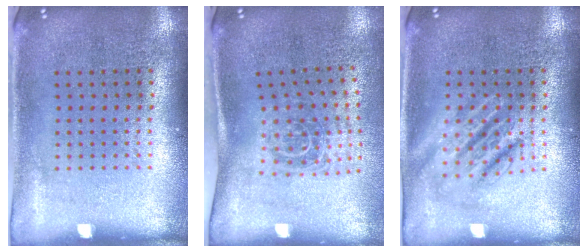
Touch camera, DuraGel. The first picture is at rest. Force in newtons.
{"total": 1.8, "press": 1.2, "slide": 1.3}
{"total": 2.7, "press": 2.7, "slide": 0.3}